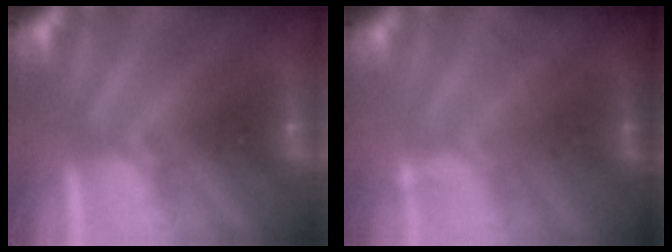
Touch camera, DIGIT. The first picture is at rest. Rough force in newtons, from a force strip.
{"total": 1.8}